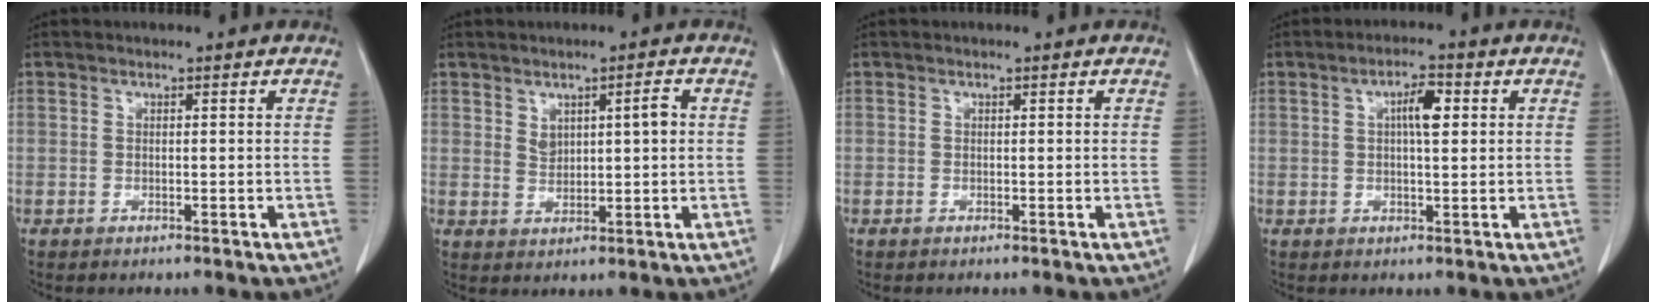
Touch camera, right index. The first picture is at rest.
{"total": 4.1, "force": [1.3, 1.4, 3.6], "torque": [-0.062, 0.007, 0.027]}
{"total": 0.0}
{"total": 4.2, "force": [1.1, 1.0, 3.9], "torque": [-0.070, 0.008, 0.016]}